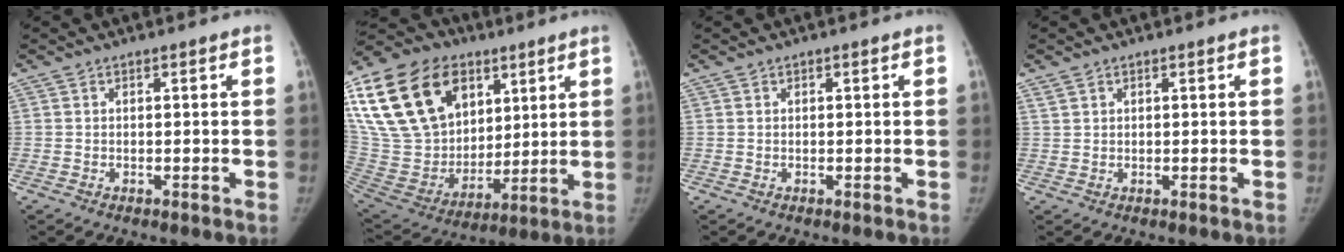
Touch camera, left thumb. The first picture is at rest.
{"total": 32.6, "force": [14.2, 22.2, 19.2], "torque": [-0.408, 0.019, 0.277]}
{"total": 0.0}
{"total": 1.2, "force": [0.9, 0.7, 0.5], "torque": [-0.009, 0.002, 0.019]}